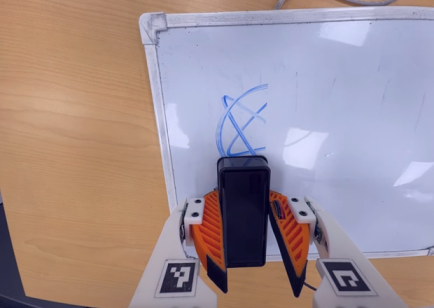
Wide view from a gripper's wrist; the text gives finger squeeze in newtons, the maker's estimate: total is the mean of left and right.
{"total": 6.9, "left": 7.8, "right": 6.0}